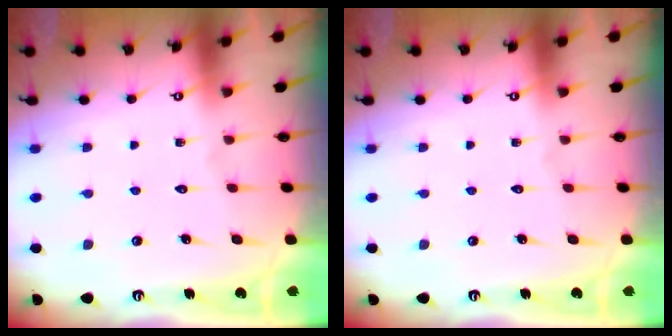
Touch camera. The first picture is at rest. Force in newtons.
{"total": 0.0}